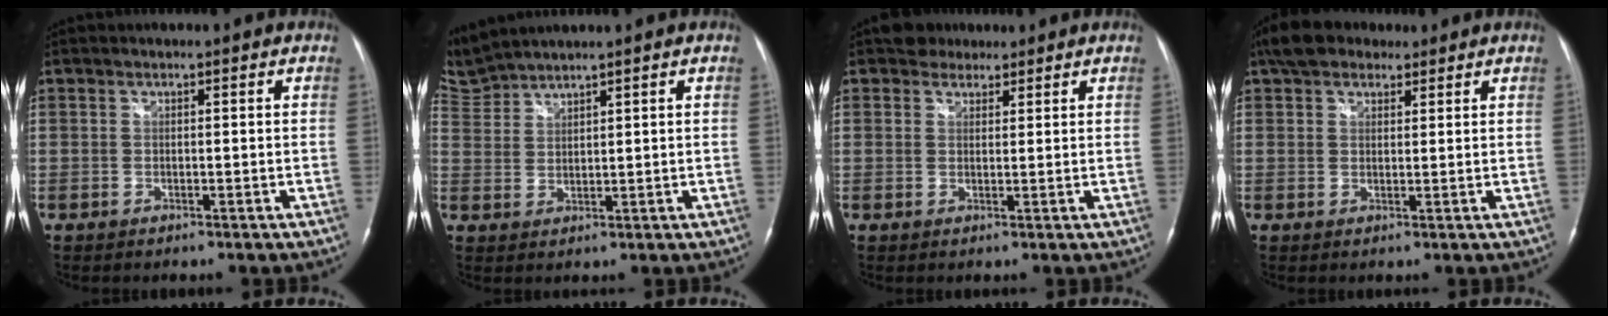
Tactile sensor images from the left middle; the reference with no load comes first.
{"total": 5.5, "force": [5.5, -0.3, 0.3], "torque": [-0.028, 0.017, 0.122]}
{"total": 2.8, "force": [2.3, 1.7, 0.0], "torque": [0.003, 0.010, 0.034]}
{"total": 6.9, "force": [5.2, 3.5, 2.9], "torque": [-0.054, 0.029, 0.095]}